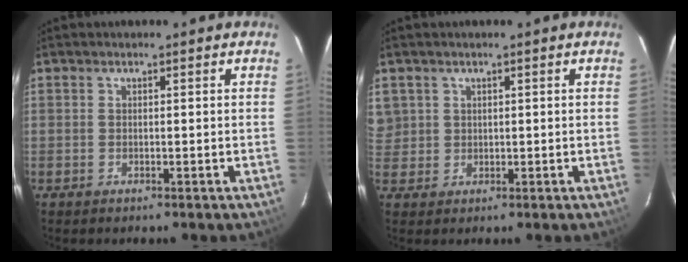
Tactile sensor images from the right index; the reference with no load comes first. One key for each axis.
{"total": 4.2, "fx": 1.5, "fy": 3.9, "fz": 0.6, "tx": -0.002, "ty": 0.011, "tz": 0.033}